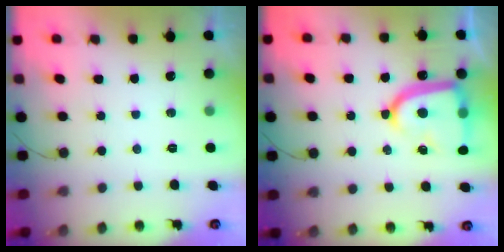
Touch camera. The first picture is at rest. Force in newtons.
{"total": 16.9, "press": 16.8, "slide": 1.5}